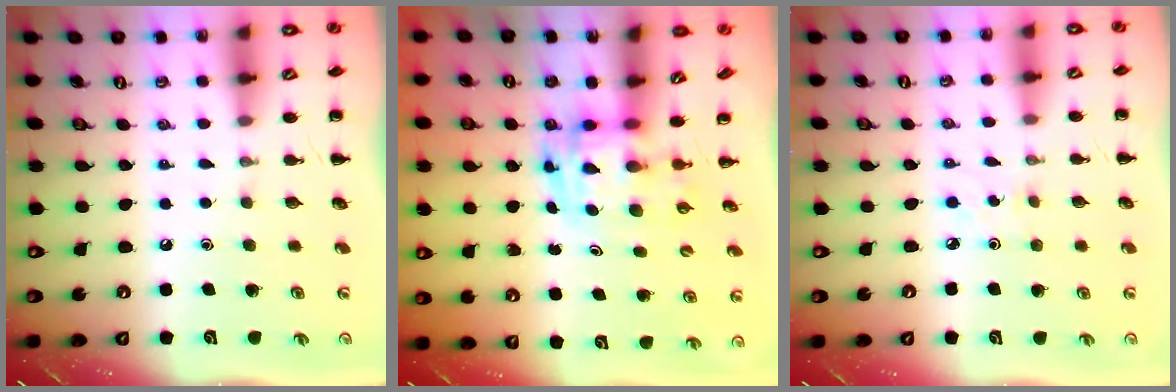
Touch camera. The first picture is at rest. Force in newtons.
{"total": 3.4, "press": 3.4, "slide": 0.6}
{"total": 2.1, "press": 2.0, "slide": 0.7}